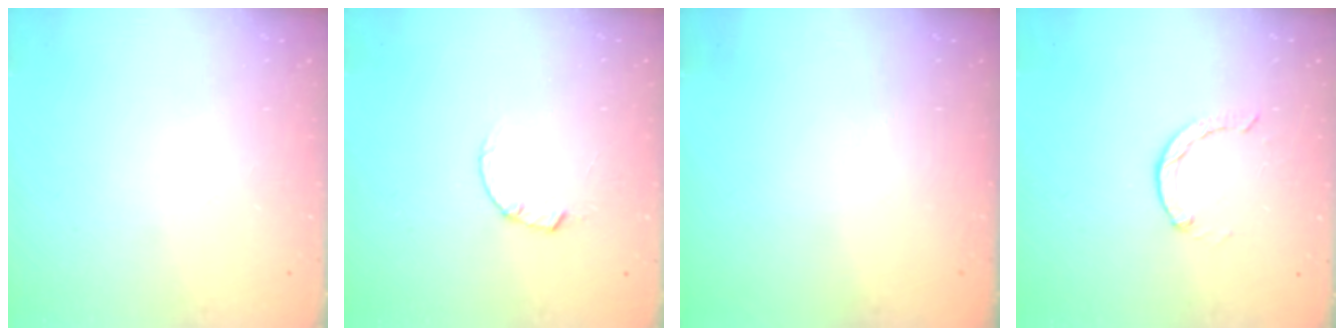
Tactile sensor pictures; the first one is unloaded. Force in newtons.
{"total": 1.5, "press": 1.5, "slide": 0.3}
{"total": 0.0}
{"total": 0.0}